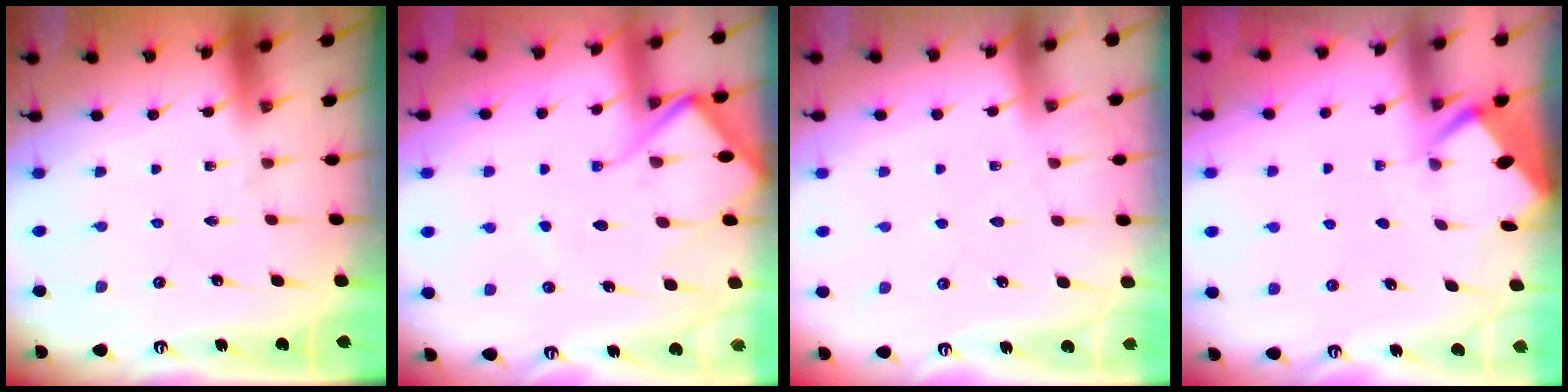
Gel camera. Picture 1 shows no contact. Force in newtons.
{"total": 11.9, "press": 11.8, "slide": 1.2}
{"total": 4.6, "press": 4.5, "slide": 0.6}
{"total": 2.8, "press": 2.8, "slide": 0.4}